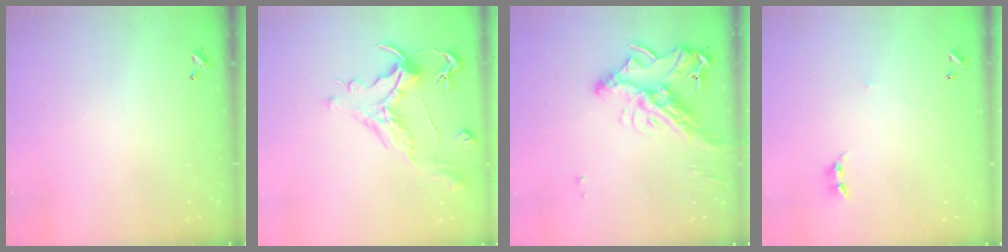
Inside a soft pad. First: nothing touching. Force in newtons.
{"total": 1.7, "press": 0.9, "slide": 1.4}
{"total": 16.1, "press": 16.0, "slide": 2.4}
{"total": 0.9, "press": 0.8, "slide": 0.4}